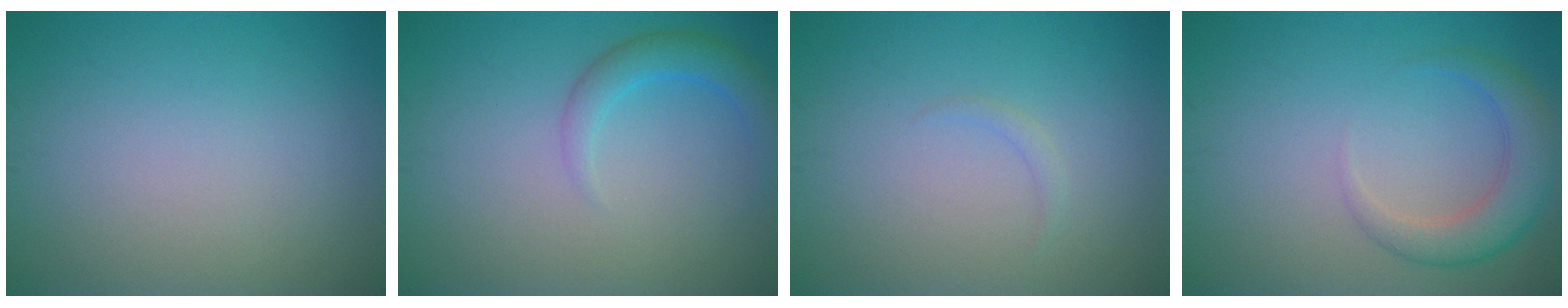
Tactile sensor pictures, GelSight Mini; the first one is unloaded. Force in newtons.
{"total": 2.7, "press": 2.7, "slide": 0.2}
{"total": 0.7, "press": 0.7, "slide": 0.1}
{"total": 3.8, "press": 3.8, "slide": 0.4}